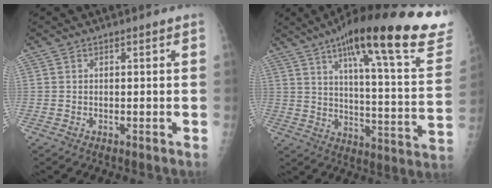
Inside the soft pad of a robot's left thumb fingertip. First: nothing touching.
{"total": 30.6, "force": [20.4, 5.9, 22.0], "torque": [-0.284, -0.067, 0.278]}